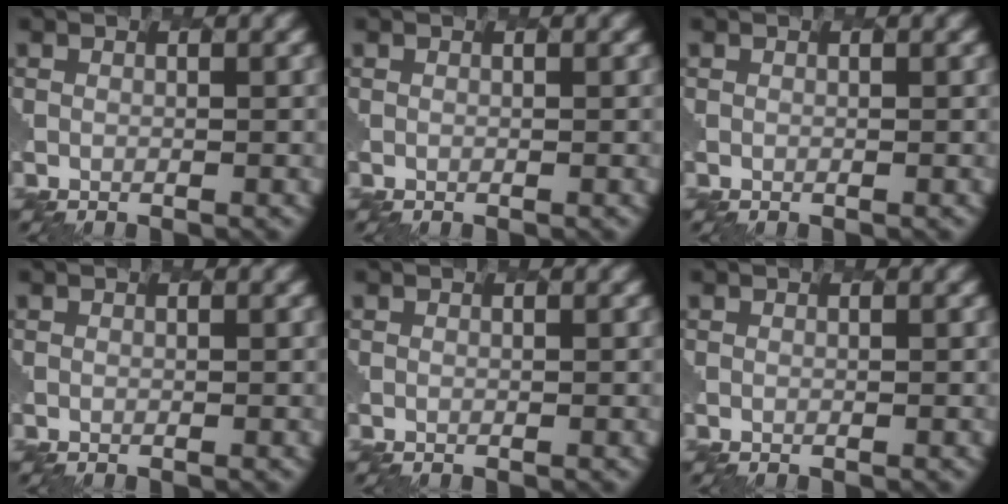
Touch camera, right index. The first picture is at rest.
{"total": 0.0}
{"total": 0.0}
{"total": 0.0}
{"total": 0.0}
{"total": 0.0}